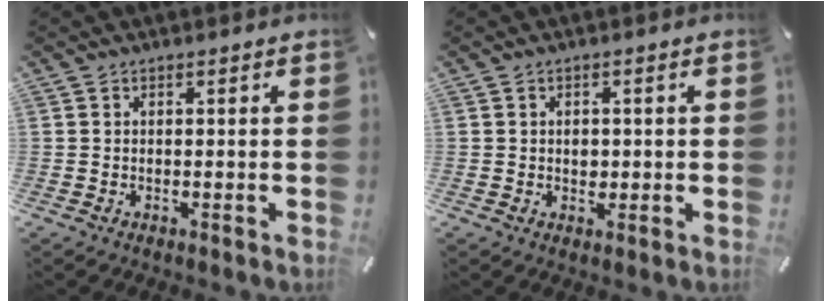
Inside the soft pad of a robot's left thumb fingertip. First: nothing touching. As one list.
[{"total": 2.2, "force": [-0.1, 1.8, 1.2], "torque": [-0.018, 0.001, -0.004]}]